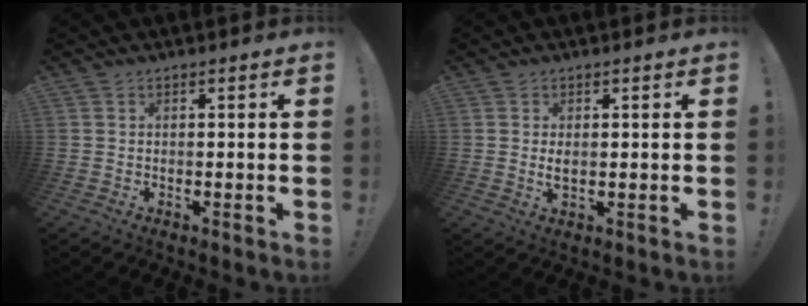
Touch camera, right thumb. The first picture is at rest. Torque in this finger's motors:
{"motor_torque": [-0.16, 0.05, 0.30, -0.11, 0.05]}